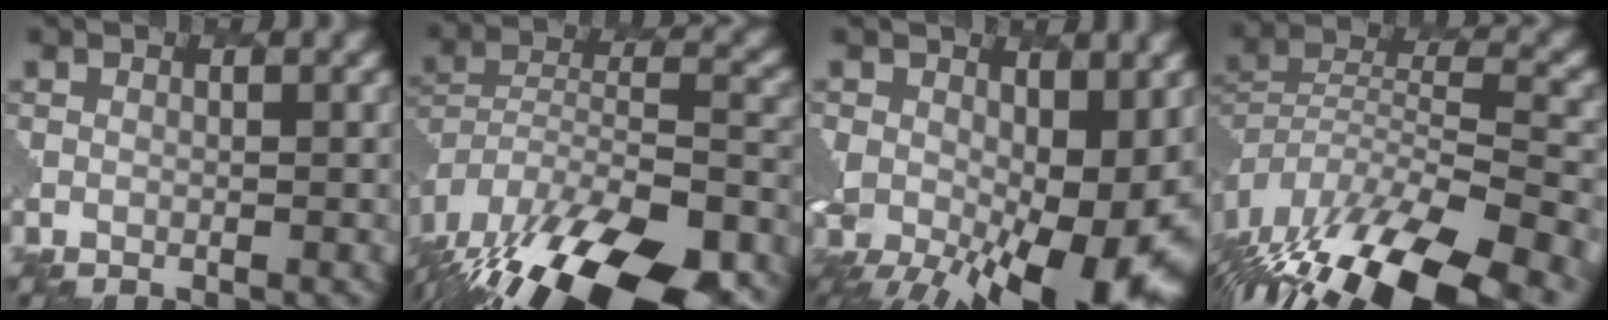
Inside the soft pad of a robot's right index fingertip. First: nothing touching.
{"total": 20.3, "force": [-16.3, 7.0, 9.9], "torque": [-0.143, -0.027, -0.237]}
{"total": 14.4, "force": [-2.1, 8.2, 11.6], "torque": [-0.207, -0.045, -0.020]}
{"total": 14.6, "force": [-10.1, 4.8, 9.4], "torque": [-0.199, -0.006, -0.154]}